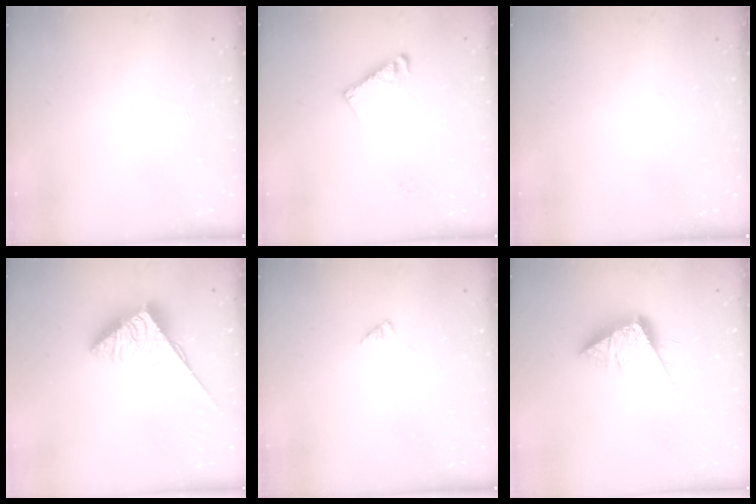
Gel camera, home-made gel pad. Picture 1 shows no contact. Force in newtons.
{"total": 7.3, "press": 7.2, "slide": 0.7}
{"total": 0.0}
{"total": 3.9, "press": 3.9, "slide": 0.5}
{"total": 1.0, "press": 1.0, "slide": 0.3}
{"total": 10.5, "press": 10.5, "slide": 0.4}